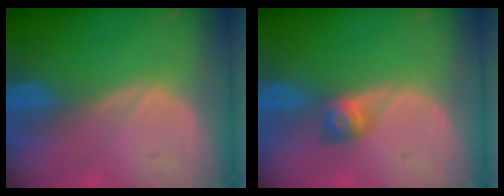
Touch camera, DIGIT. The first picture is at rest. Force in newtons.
{"total": 2.8, "press": 2.6, "slide": 1.2}